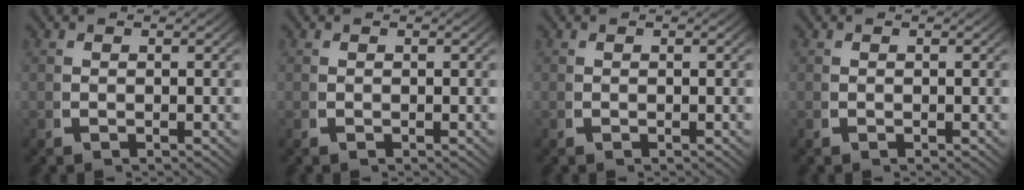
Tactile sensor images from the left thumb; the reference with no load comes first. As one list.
[{"total": 0.0}, {"total": 0.0}, {"total": 0.0}]